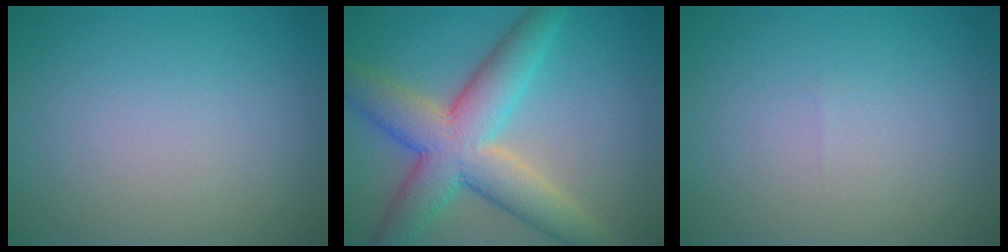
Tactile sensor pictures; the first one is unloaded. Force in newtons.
{"total": 8.8, "press": 8.8, "slide": 0.3}
{"total": 0.0}